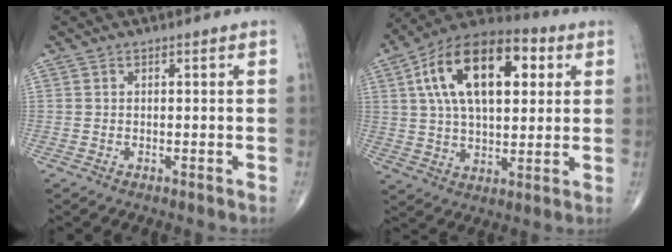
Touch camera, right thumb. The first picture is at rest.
{"total": 21.3, "force": [6.2, 11.2, 17.1], "torque": [-0.270, 0.010, 0.094]}